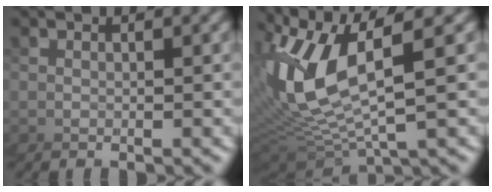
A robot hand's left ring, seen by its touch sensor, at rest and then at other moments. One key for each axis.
{"total": 4.2, "fx": 1.4, "fy": 2.3, "fz": 3.2, "tx": -0.130, "ty": 0.012, "tz": 0.014}